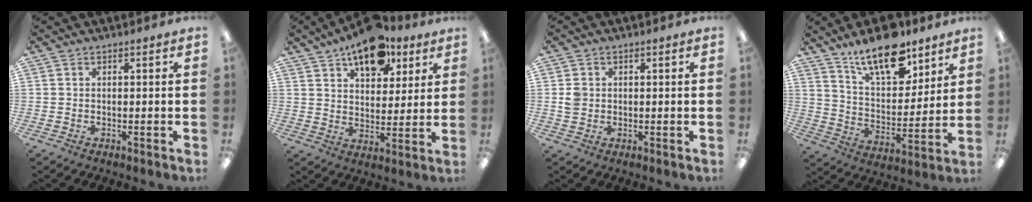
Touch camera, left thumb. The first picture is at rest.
{"total": 14.8, "force": [9.8, 7.8, 7.9], "torque": [-0.100, -0.051, 0.170]}
{"total": 2.7, "force": [0.3, 2.4, 1.2], "torque": [-0.016, 0.002, 0.003]}
{"total": 17.0, "force": [12.6, 7.1, 9.0], "torque": [-0.151, -0.069, 0.218]}